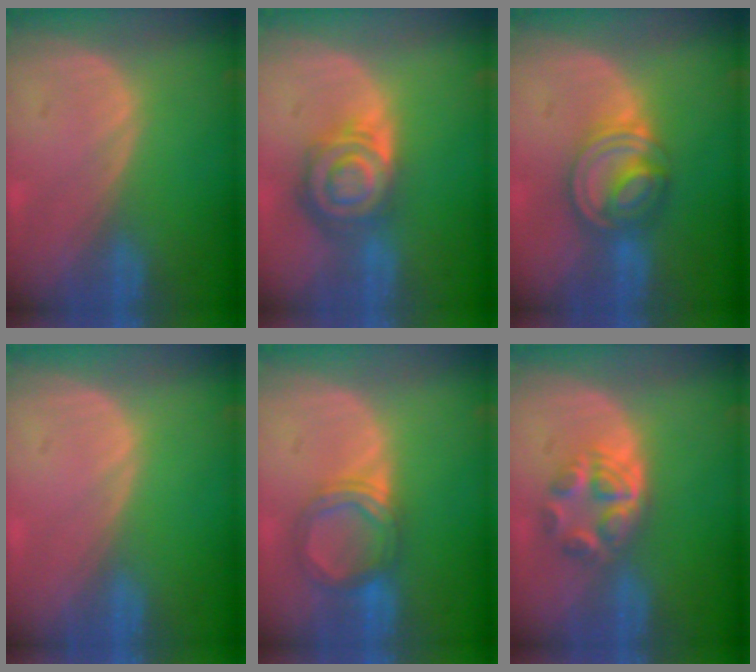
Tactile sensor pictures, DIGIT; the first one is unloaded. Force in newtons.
{"total": 8.2, "press": 7.1, "slide": 4.1}
{"total": 7.6, "press": 6.6, "slide": 3.8}
{"total": 0.0}
{"total": 5.4, "press": 5.1, "slide": 1.6}
{"total": 6.1, "press": 5.1, "slide": 3.3}